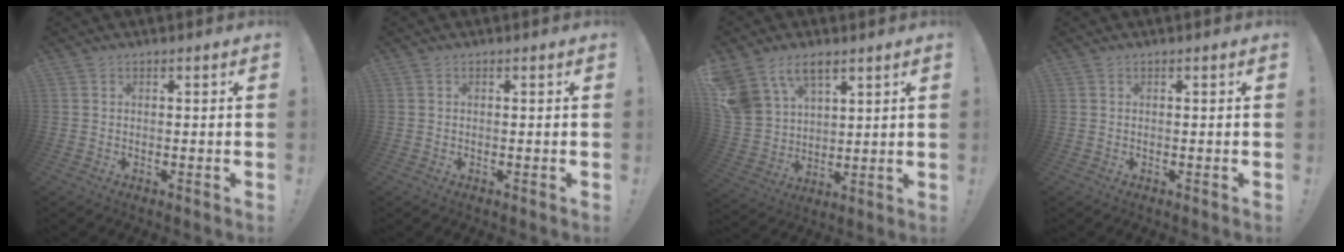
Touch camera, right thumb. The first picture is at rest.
{"total": 0.0}
{"total": 12.6, "force": [7.7, 8.0, 5.8], "torque": [-0.125, -0.042, 0.156]}
{"total": 0.0}